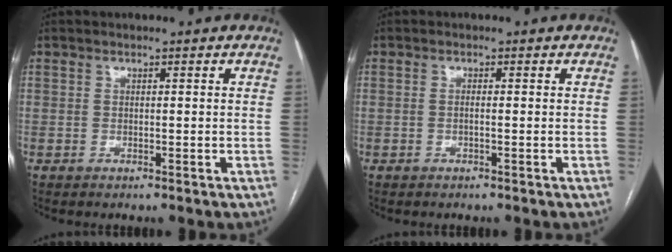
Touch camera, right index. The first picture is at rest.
{"total": 0.5, "force": [-0.1, 0.0, 0.5], "torque": [-0.010, 0.002, 0.000]}